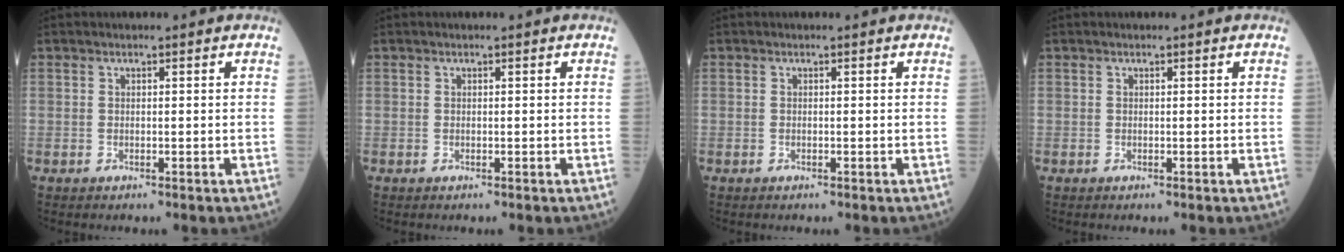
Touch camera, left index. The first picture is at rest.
{"total": 0.0}
{"total": 0.0}
{"total": 0.0}